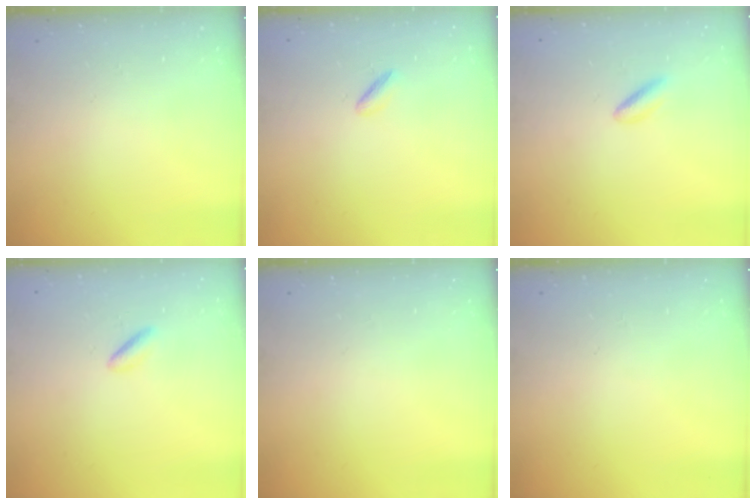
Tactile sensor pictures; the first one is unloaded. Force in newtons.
{"total": 2.0, "press": 1.8, "slide": 0.7}
{"total": 4.2, "press": 4.1, "slide": 1.0}
{"total": 1.9, "press": 1.7, "slide": 0.7}
{"total": 0.0}
{"total": 0.0}